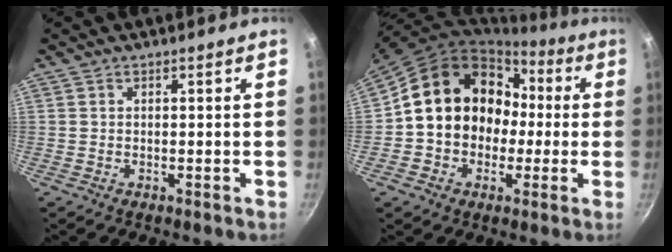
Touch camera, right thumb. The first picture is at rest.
{"total": 17.9, "force": [0.0, 15.0, 9.8], "torque": [-0.134, 0.057, 0.001]}